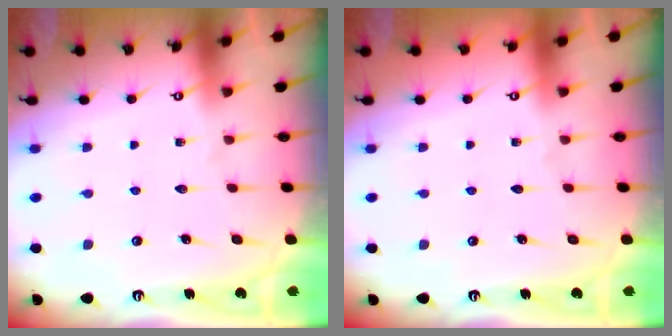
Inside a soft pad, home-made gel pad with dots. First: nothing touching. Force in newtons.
{"total": 0.0}